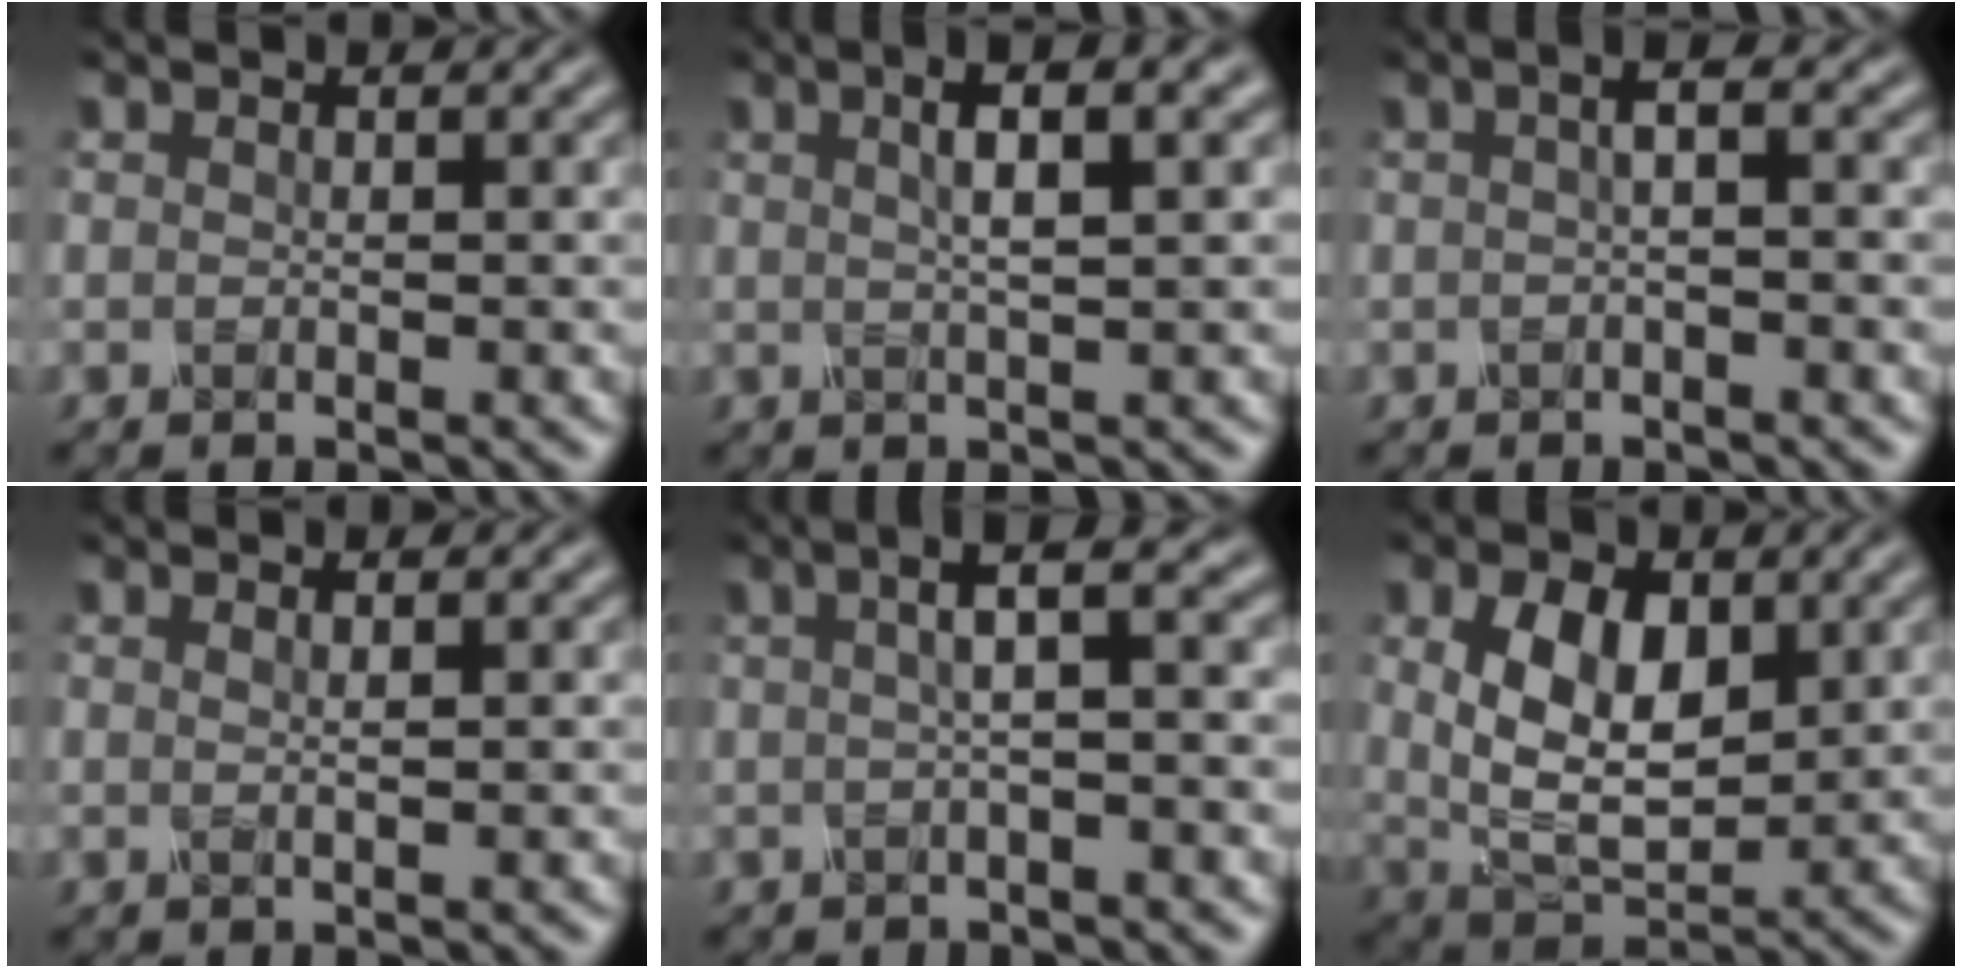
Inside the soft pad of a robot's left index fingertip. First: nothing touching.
{"total": 4.4, "force": [1.4, 0.9, 4.0], "torque": [-0.067, 0.010, 0.027]}
{"total": 2.5, "force": [0.2, 0.9, 2.3], "torque": [-0.025, 0.011, -0.006]}
{"total": 1.5, "force": [0.7, 0.6, 1.2], "torque": [-0.004, 0.003, -0.006]}
{"total": 3.4, "force": [0.4, 0.6, 3.3], "torque": [-0.059, 0.013, 0.011]}
{"total": 6.5, "force": [1.1, 3.9, 5.2], "torque": [-0.106, -0.006, 0.031]}